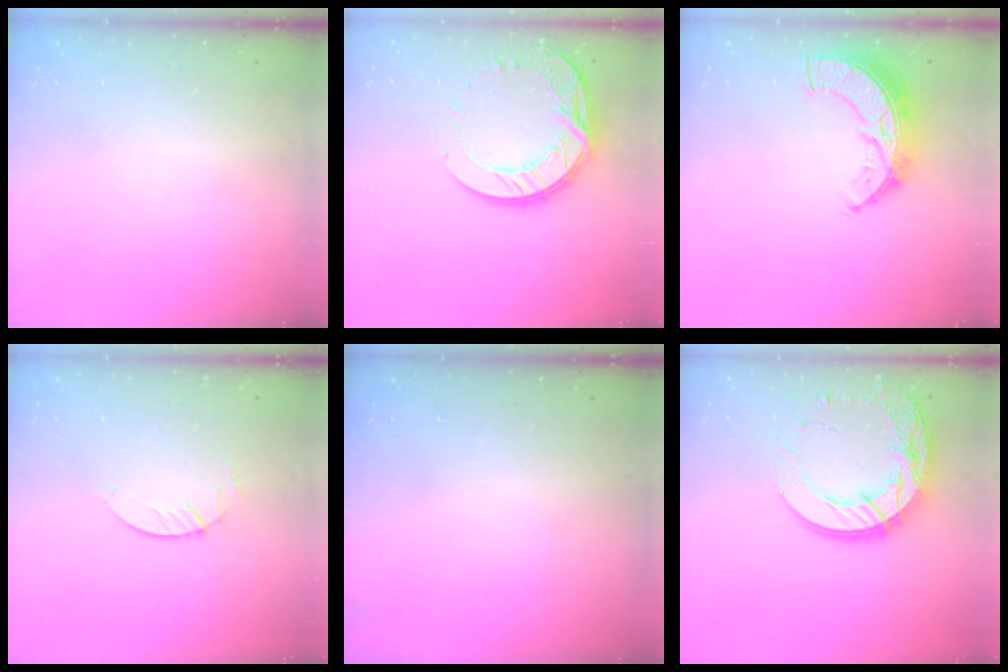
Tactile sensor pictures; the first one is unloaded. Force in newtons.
{"total": 17.3, "press": 17.2, "slide": 1.9}
{"total": 9.6, "press": 9.6, "slide": 0.6}
{"total": 1.8, "press": 1.8, "slide": 0.2}
{"total": 0.0}
{"total": 18.0, "press": 17.9, "slide": 1.6}